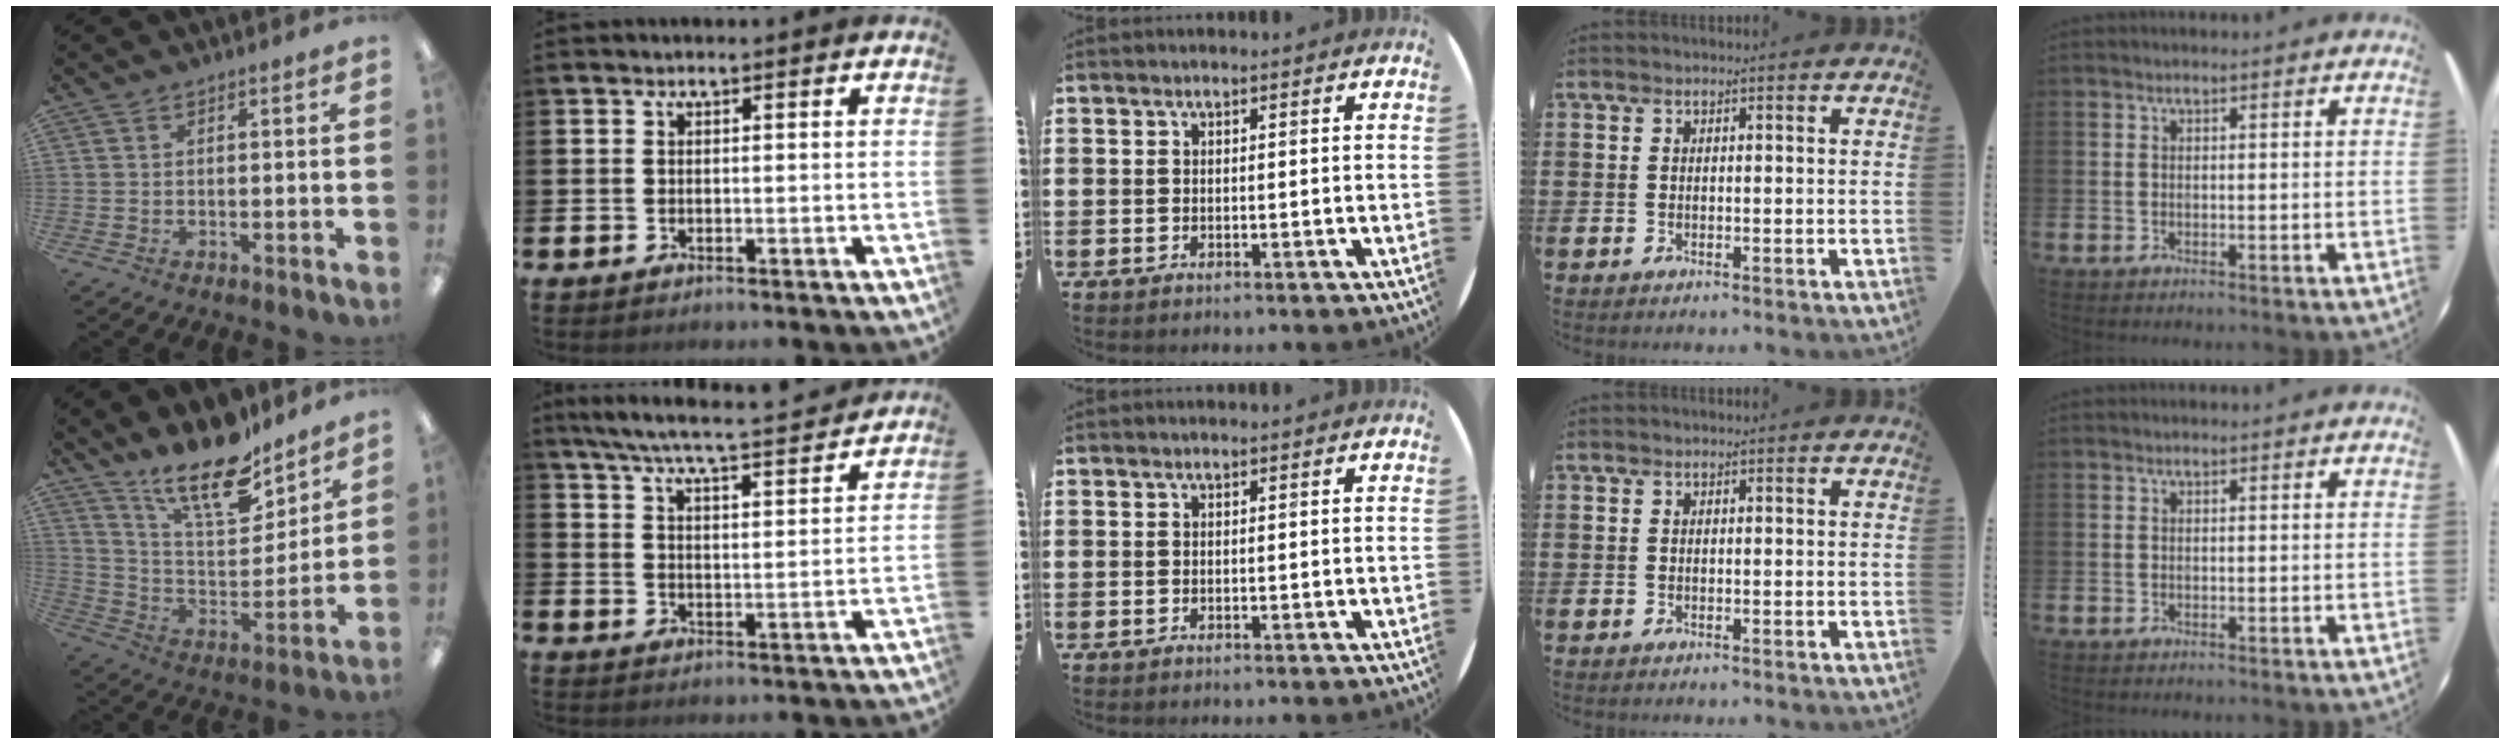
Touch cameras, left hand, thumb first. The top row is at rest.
{"thumb": {"total": 18.0, "force": [14.1, 6.3, 9.3], "torque": [-0.166, -0.094, 0.244]}, "index": {"total": 6.9, "force": [6.4, 0.3, 2.5], "torque": [-0.065, -0.047, 0.110]}}